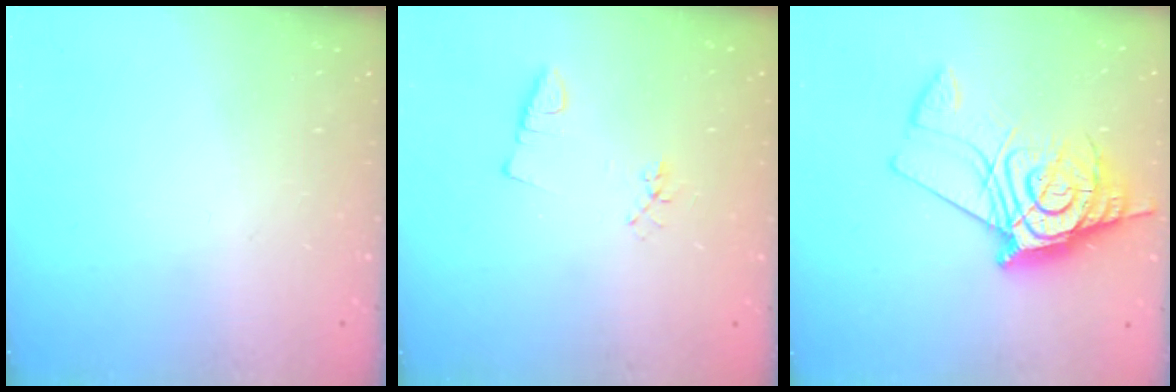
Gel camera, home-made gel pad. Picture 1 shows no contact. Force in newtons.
{"total": 2.3, "press": 1.9, "slide": 1.4}
{"total": 14.5, "press": 14.4, "slide": 1.4}